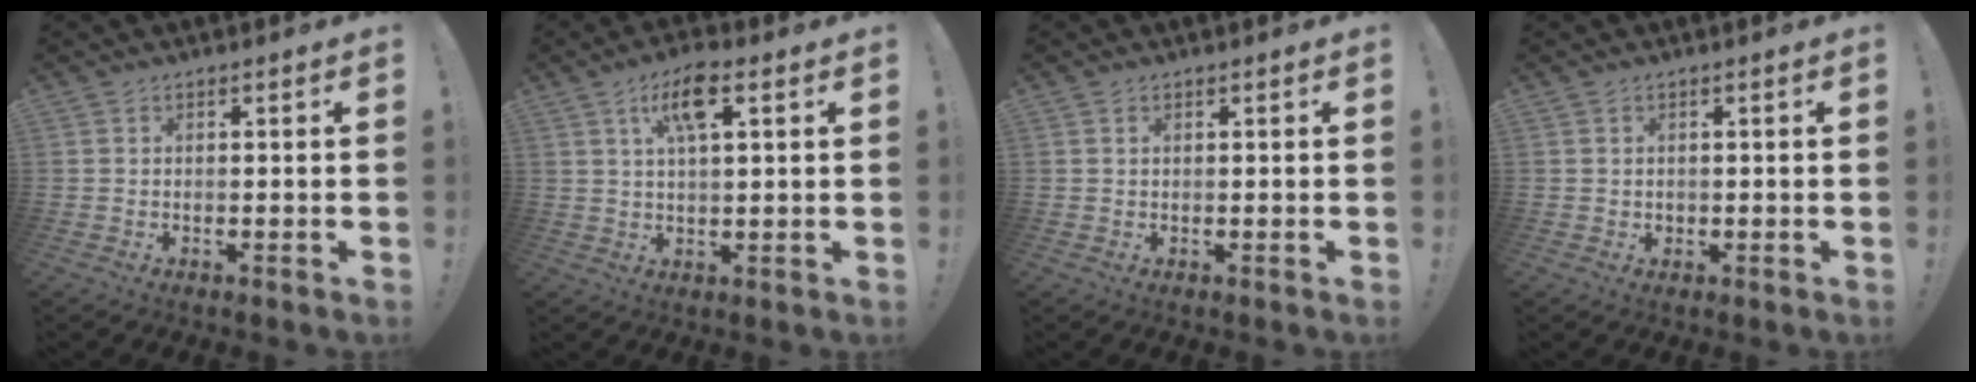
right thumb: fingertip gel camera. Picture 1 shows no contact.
{"total": 9.5, "force": [4.1, 3.4, 7.8], "torque": [-0.139, 0.003, 0.071]}
{"total": 0.6, "force": [0.2, 0.2, 0.5], "torque": [-0.014, 0.003, 0.005]}
{"total": 0.9, "force": [0.2, 0.9, 0.1], "torque": [-0.002, 0.003, 0.002]}